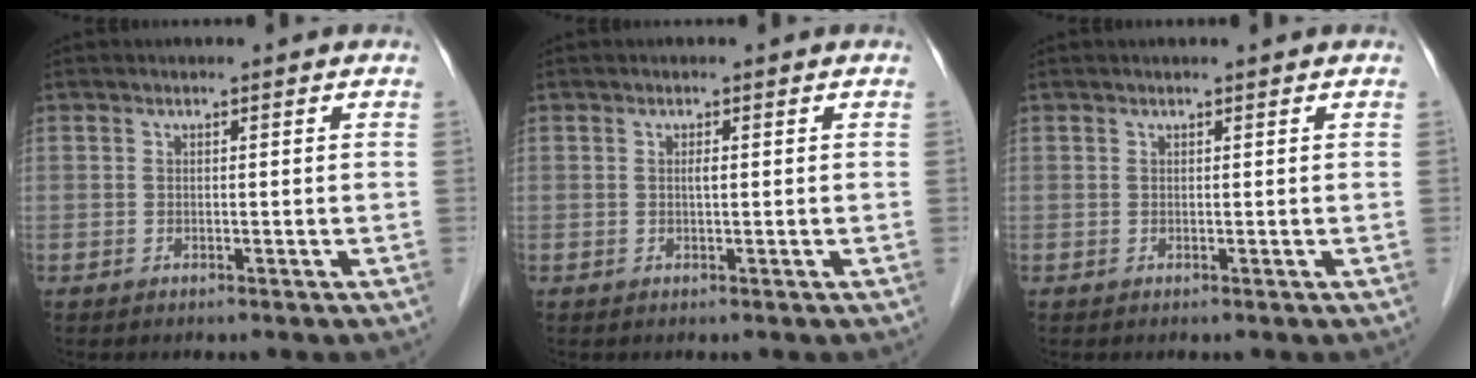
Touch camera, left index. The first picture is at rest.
{"total": 0.6, "force": [-0.1, 0.0, 0.6], "torque": [-0.013, -0.004, -0.002]}
{"total": 0.8, "force": [0.7, 0.0, 0.5], "torque": [-0.005, 0.011, 0.012]}